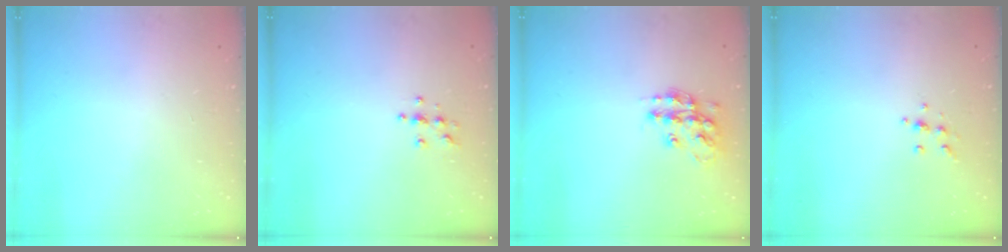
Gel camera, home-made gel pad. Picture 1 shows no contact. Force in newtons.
{"total": 3.9, "press": 3.8, "slide": 0.4}
{"total": 13.8, "press": 13.8, "slide": 0.8}
{"total": 5.4, "press": 5.3, "slide": 0.6}